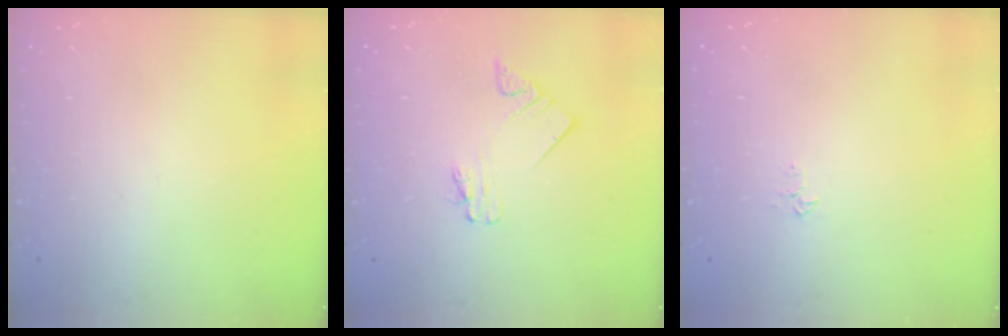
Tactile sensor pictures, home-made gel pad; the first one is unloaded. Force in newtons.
{"total": 2.0, "press": 2.0, "slide": 0.3}
{"total": 3.3, "press": 3.2, "slide": 0.4}